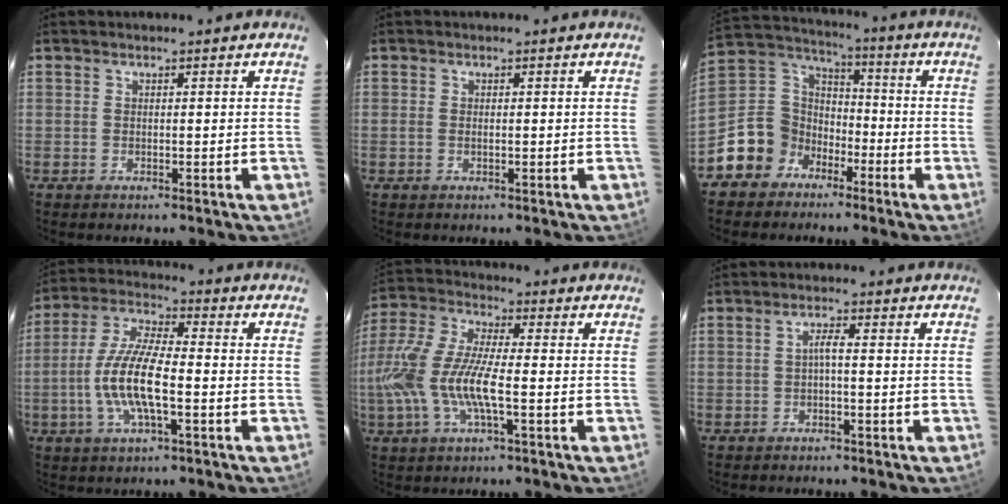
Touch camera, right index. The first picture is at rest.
{"total": 0.9, "force": [-0.1, 0.5, 0.8], "torque": [-0.015, -0.001, -0.003]}
{"total": 11.5, "force": [-6.8, 9.1, 2.2], "torque": [-0.066, 0.048, -0.126]}
{"total": 12.3, "force": [-2.9, 3.3, 11.5], "torque": [-0.240, -0.001, -0.059]}
{"total": 15.2, "force": [-3.1, 3.9, 14.4], "torque": [-0.301, -0.004, -0.064]}
{"total": 1.7, "force": [-0.6, 0.1, 1.5], "torque": [-0.031, 0.006, -0.010]}